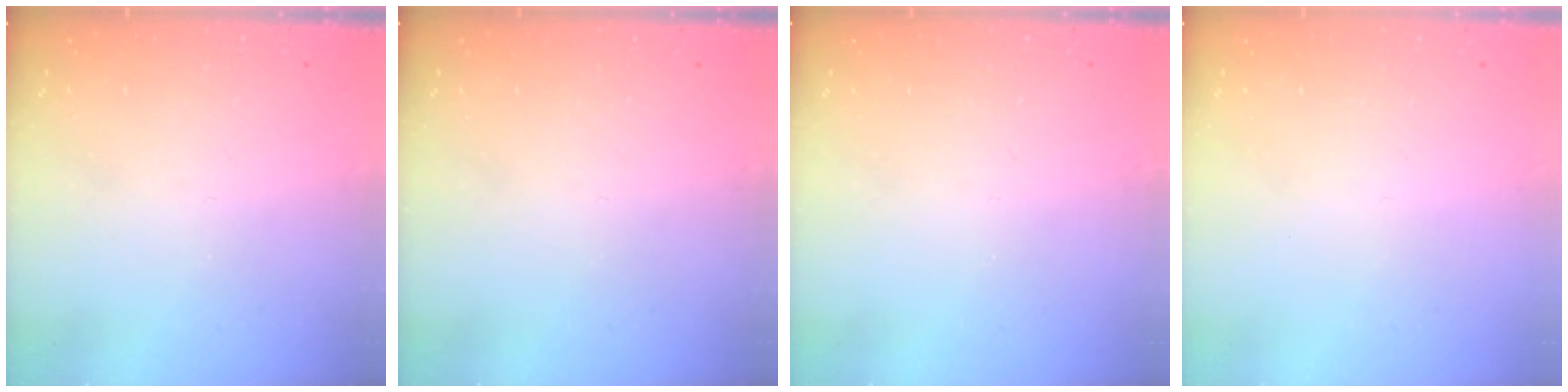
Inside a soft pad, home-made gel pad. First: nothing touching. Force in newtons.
{"total": 0.0}
{"total": 0.0}
{"total": 1.8, "press": 1.8, "slide": 0.2}